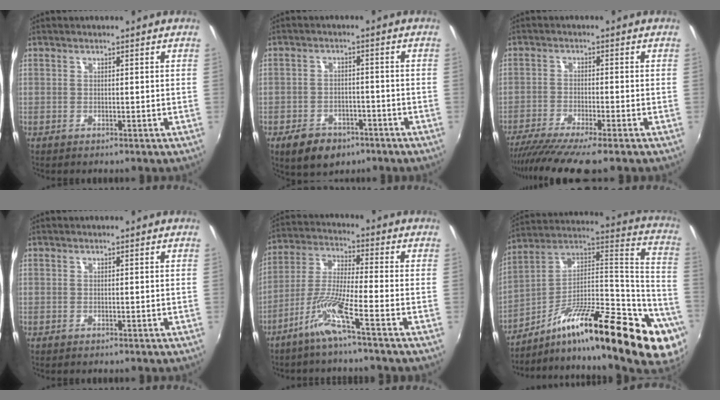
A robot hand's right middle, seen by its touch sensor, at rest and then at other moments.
{"total": 7.5, "force": [-4.6, 4.7, 3.6], "torque": [-0.089, -0.001, -0.061]}
{"total": 9.3, "force": [-7.5, -0.3, 5.5], "torque": [-0.117, -0.038, -0.126]}
{"total": 0.0}
{"total": 8.3, "force": [-4.9, -0.4, 6.7], "torque": [-0.148, -0.002, -0.097]}
{"total": 32.4, "force": [-16.3, 8.7, 26.6], "torque": [-0.355, 0.010, -0.257]}